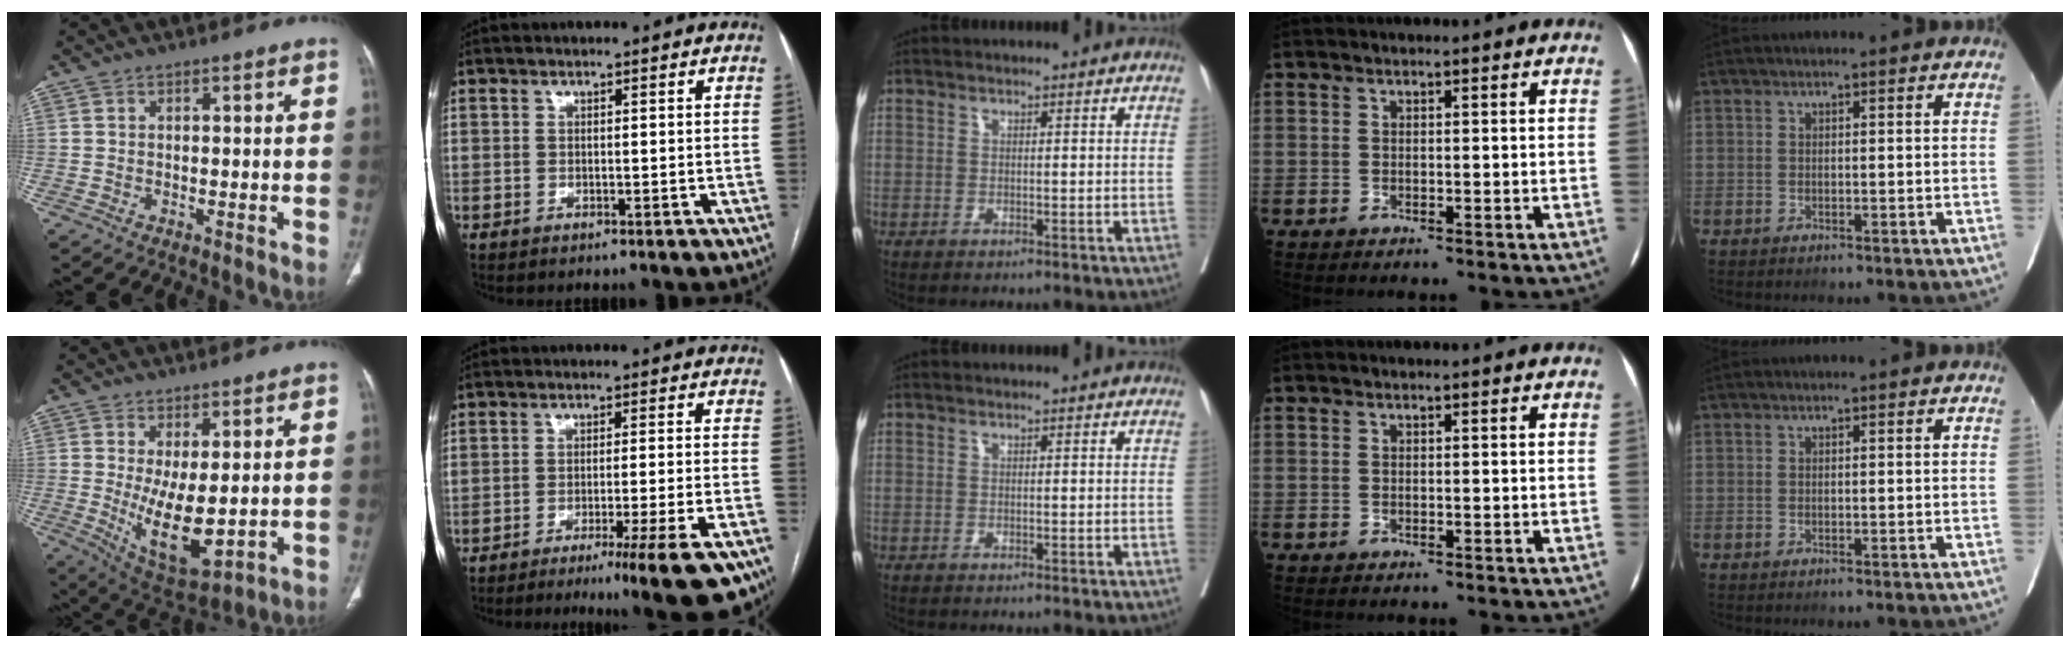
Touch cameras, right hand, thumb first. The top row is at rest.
{"thumb": {"total": 11.6, "force": [-0.3, 5.1, 10.4], "torque": [-0.161, -0.029, 0.018]}, "index": {"total": 13.1, "force": [-8.8, -0.1, 9.7], "torque": [-0.087, -0.013, -0.129]}}